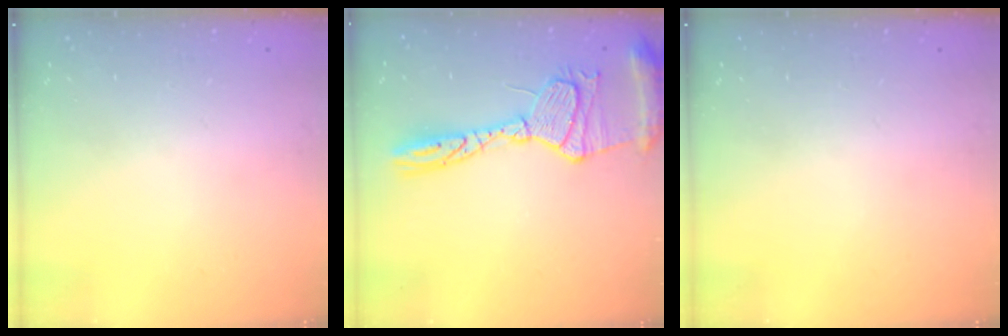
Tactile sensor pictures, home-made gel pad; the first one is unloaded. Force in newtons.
{"total": 17.8, "press": 17.7, "slide": 1.5}
{"total": 0.0}